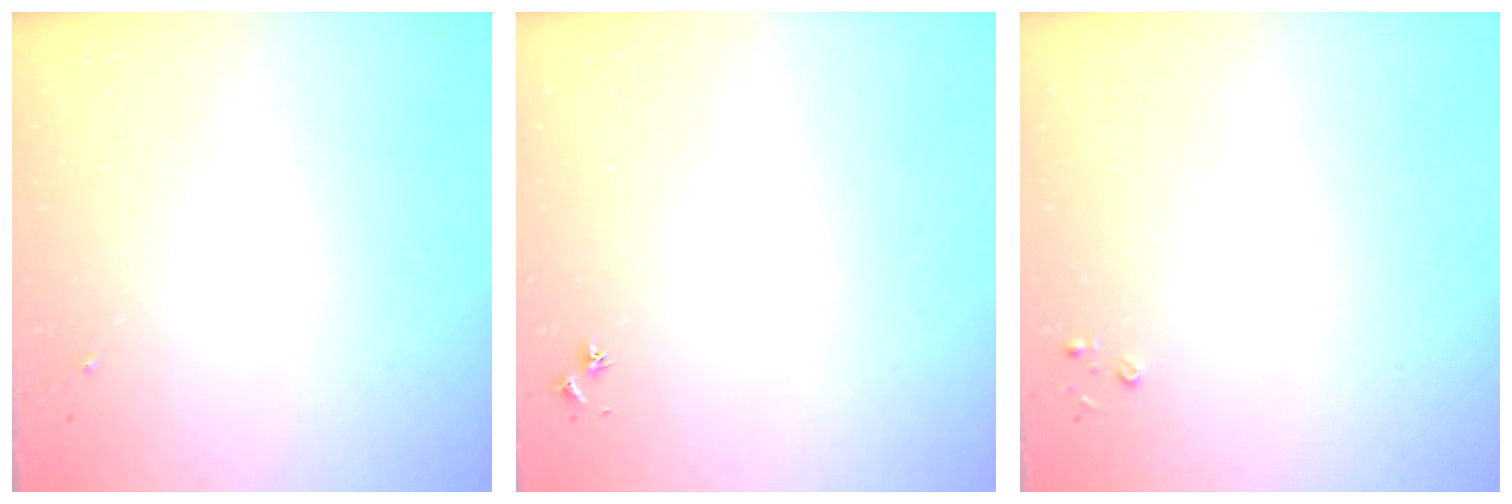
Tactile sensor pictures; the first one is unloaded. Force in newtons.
{"total": 3.0, "press": 2.9, "slide": 0.4}
{"total": 2.2, "press": 2.2, "slide": 0.3}